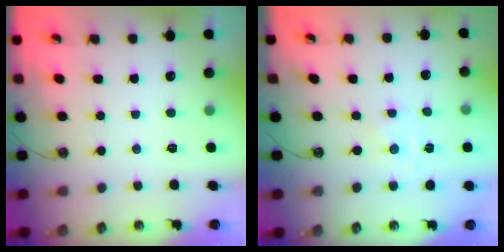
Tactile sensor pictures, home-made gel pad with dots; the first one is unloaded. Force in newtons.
{"total": 0.0}